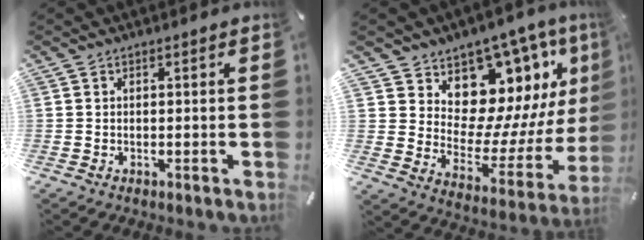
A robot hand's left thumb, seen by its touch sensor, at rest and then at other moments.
{"total": 14.1, "force": [9.1, 9.2, 5.5], "torque": [-0.076, -0.110, 0.165]}